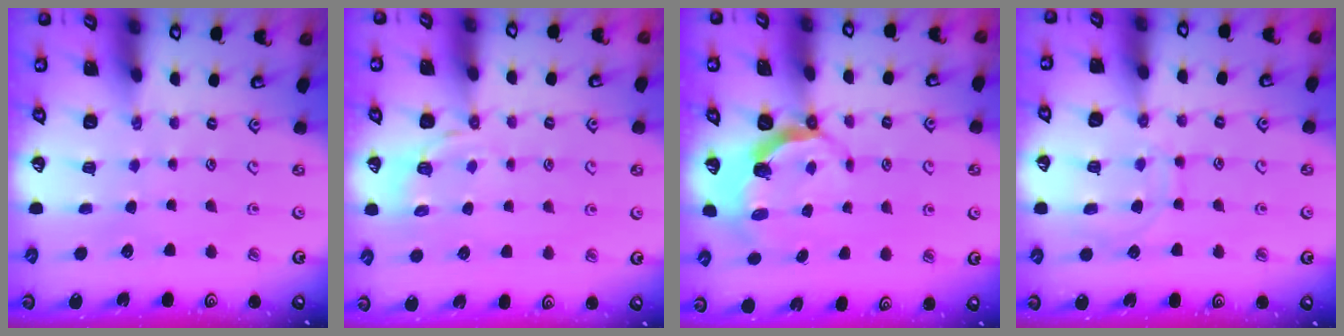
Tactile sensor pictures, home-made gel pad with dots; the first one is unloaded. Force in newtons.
{"total": 6.6, "press": 6.5, "slide": 0.5}
{"total": 4.3, "press": 2.9, "slide": 3.2}
{"total": 10.0, "press": 9.9, "slide": 1.0}